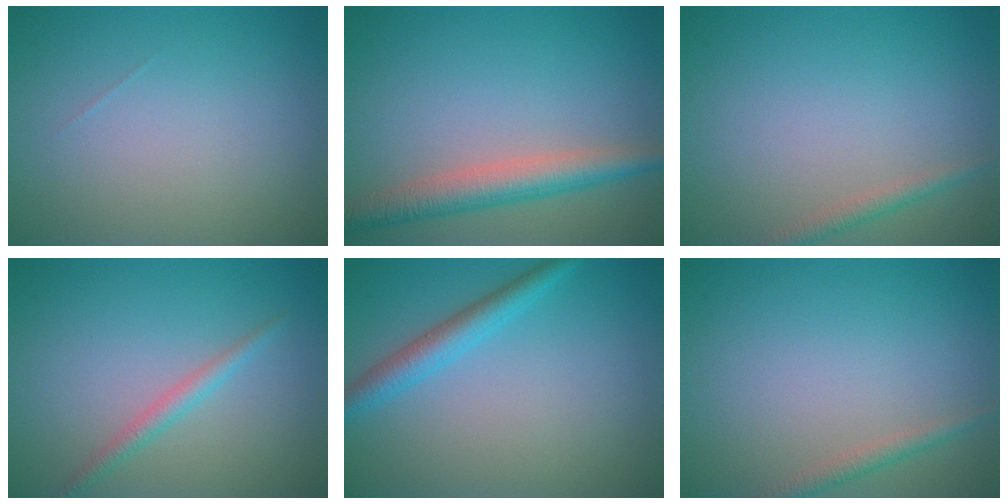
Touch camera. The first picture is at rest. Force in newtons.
{"total": 4.4, "press": 4.4, "slide": 0.1}
{"total": 1.4, "press": 1.4, "slide": 0.0}
{"total": 1.6, "press": 1.6, "slide": 0.1}
{"total": 2.7, "press": 2.7, "slide": 0.3}
{"total": 1.4, "press": 1.4, "slide": 0.0}